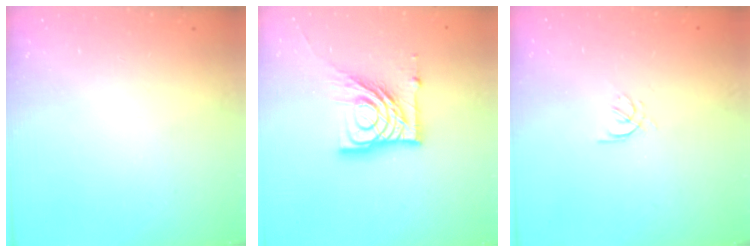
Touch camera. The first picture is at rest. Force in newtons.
{"total": 15.9, "press": 15.8, "slide": 1.4}
{"total": 2.1, "press": 2.0, "slide": 0.6}